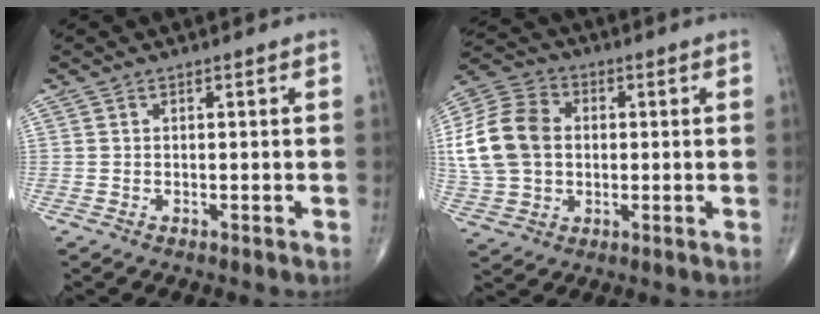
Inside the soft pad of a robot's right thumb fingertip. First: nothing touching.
{"total": 15.2, "force": [1.1, 11.5, 9.8], "torque": [-0.192, 0.022, 0.021]}